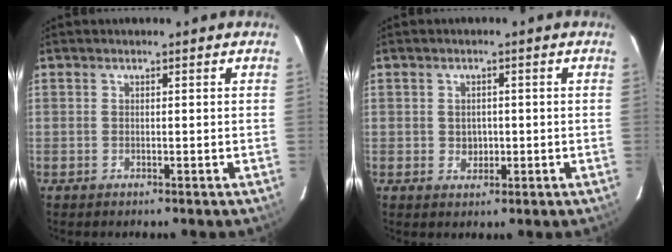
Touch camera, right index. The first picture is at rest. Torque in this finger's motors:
{"motor_torque": [0.01, 0.04, 0.01, 0.00]}